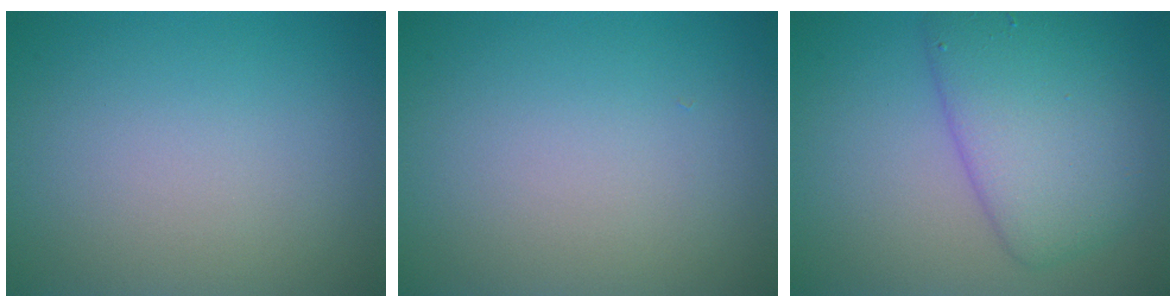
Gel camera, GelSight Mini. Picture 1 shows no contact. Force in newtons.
{"total": 0.0}
{"total": 6.1, "press": 6.1, "slide": 0.1}